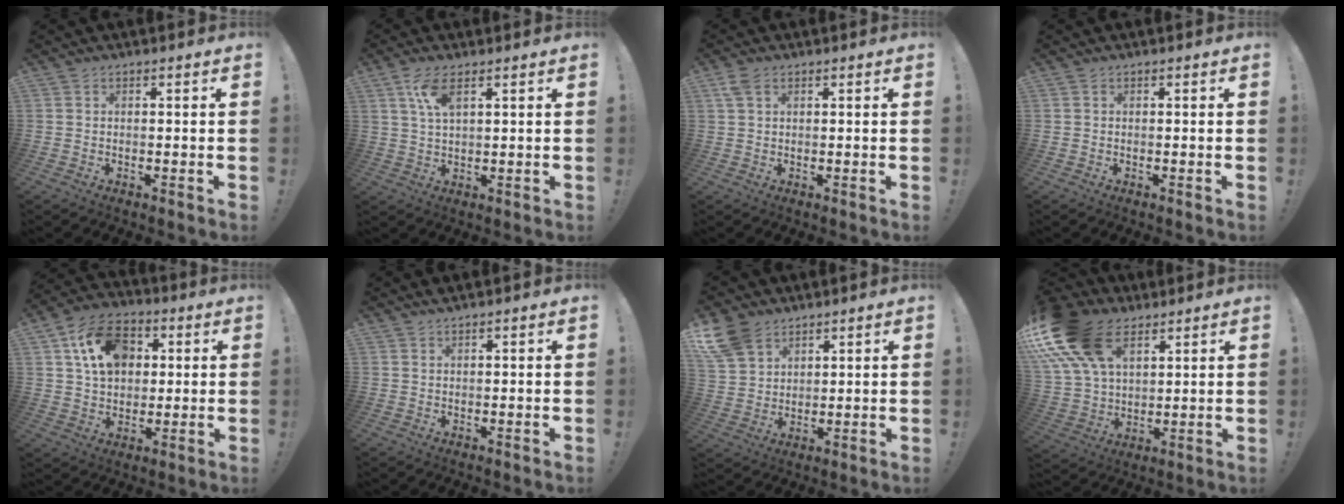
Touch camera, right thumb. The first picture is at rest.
{"total": 6.4, "force": [3.1, 2.3, 5.0], "torque": [-0.087, -0.007, 0.054]}
{"total": 3.9, "force": [1.9, 2.2, 2.6], "torque": [-0.060, 0.006, 0.039]}
{"total": 0.0}
{"total": 15.3, "force": [5.1, 11.4, 8.8], "torque": [-0.138, -0.001, 0.103]}
{"total": 0.8, "force": [0.7, 0.0, 0.3], "torque": [-0.008, 0.001, 0.013]}
{"total": 10.3, "force": [6.9, 6.5, 4.1], "torque": [-0.092, -0.033, 0.139]}
{"total": 20.5, "force": [10.7, 12.6, 12.2], "torque": [-0.231, -0.050, 0.196]}